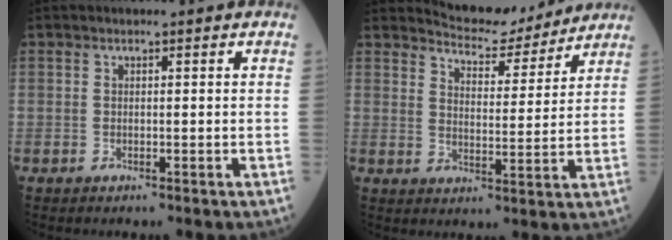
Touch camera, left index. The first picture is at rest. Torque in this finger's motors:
{"motor_torque": [0.91, -1.01, 0.13, 0.02]}